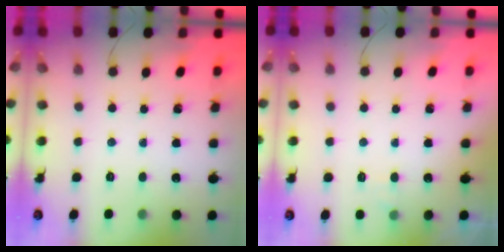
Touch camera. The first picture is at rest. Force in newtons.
{"total": 2.2, "press": 1.8, "slide": 1.3}